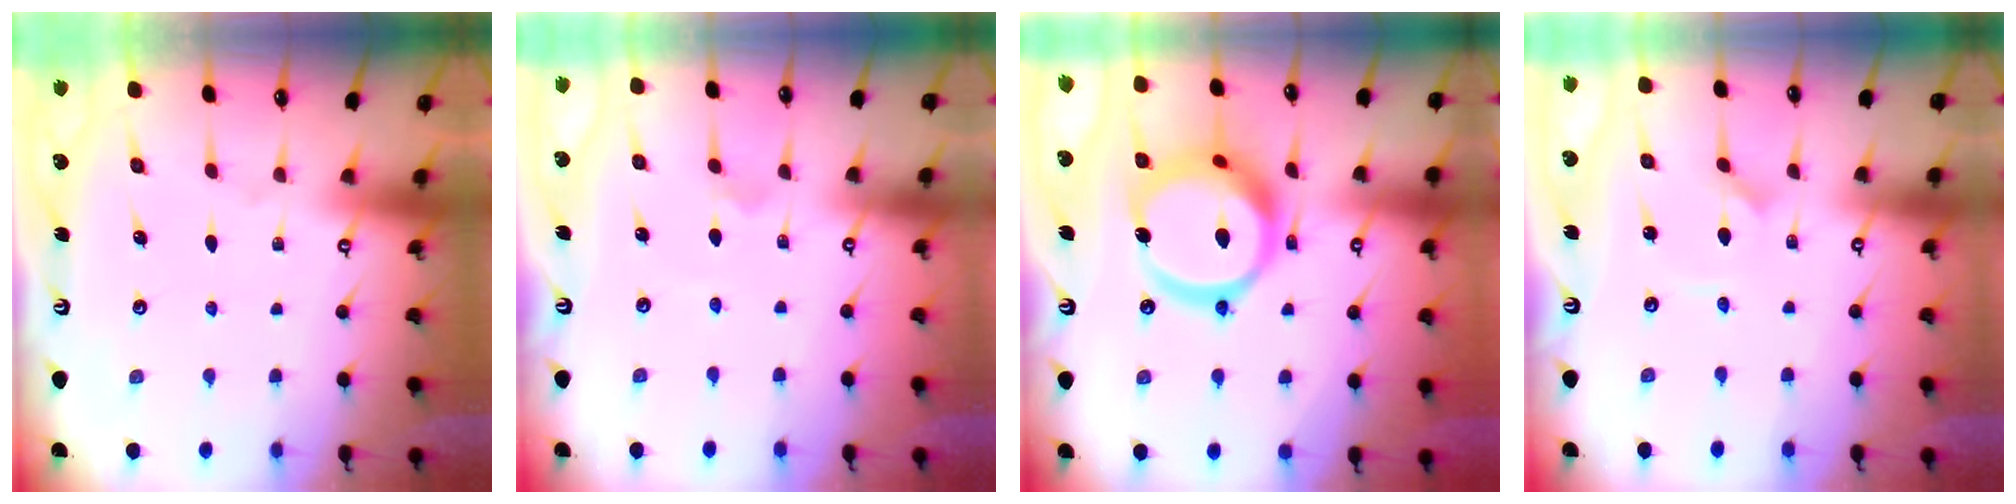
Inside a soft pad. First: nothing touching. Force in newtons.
{"total": 1.7, "press": 1.7, "slide": 0.2}
{"total": 19.4, "press": 19.3, "slide": 2.1}
{"total": 2.1, "press": 2.1, "slide": 0.2}